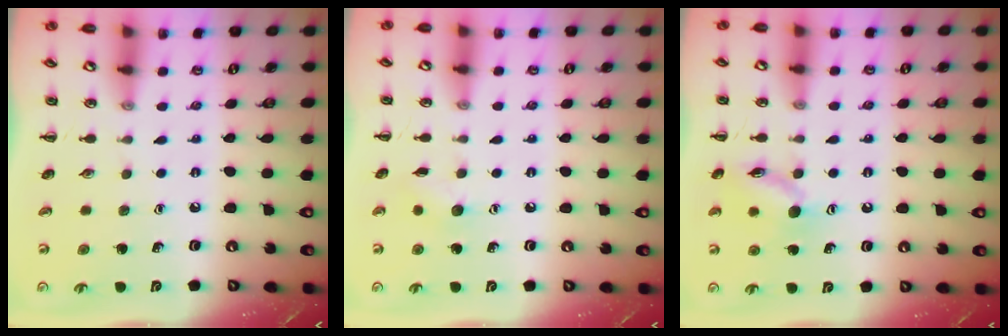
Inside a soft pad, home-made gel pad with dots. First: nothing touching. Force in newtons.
{"total": 5.5, "press": 5.3, "slide": 1.1}
{"total": 11.7, "press": 11.7, "slide": 0.8}